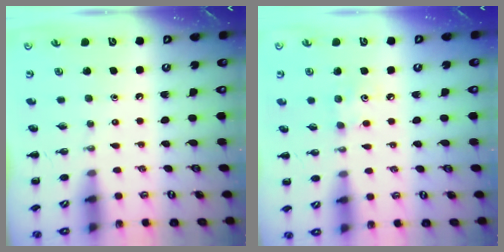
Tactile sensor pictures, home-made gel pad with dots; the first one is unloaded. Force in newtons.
{"total": 5.0, "press": 4.9, "slide": 1.0}